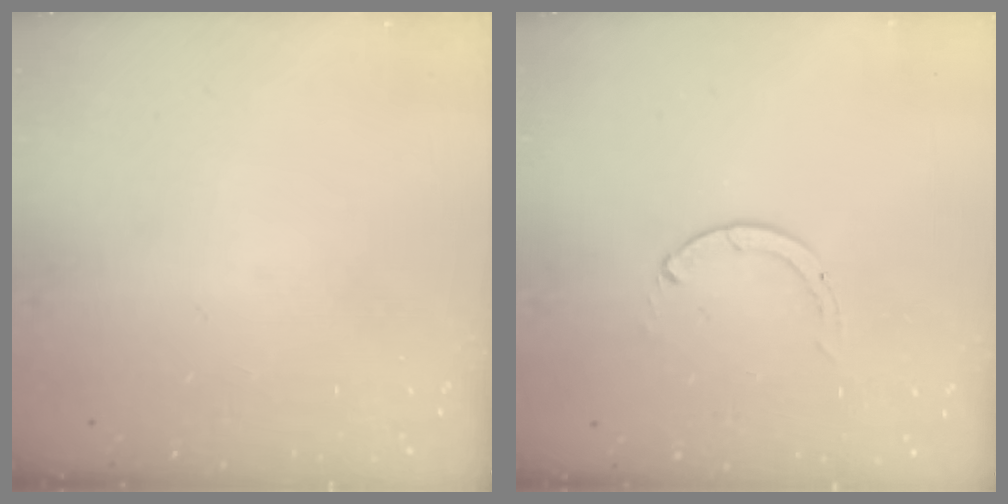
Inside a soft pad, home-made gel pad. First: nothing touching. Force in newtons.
{"total": 0.0}